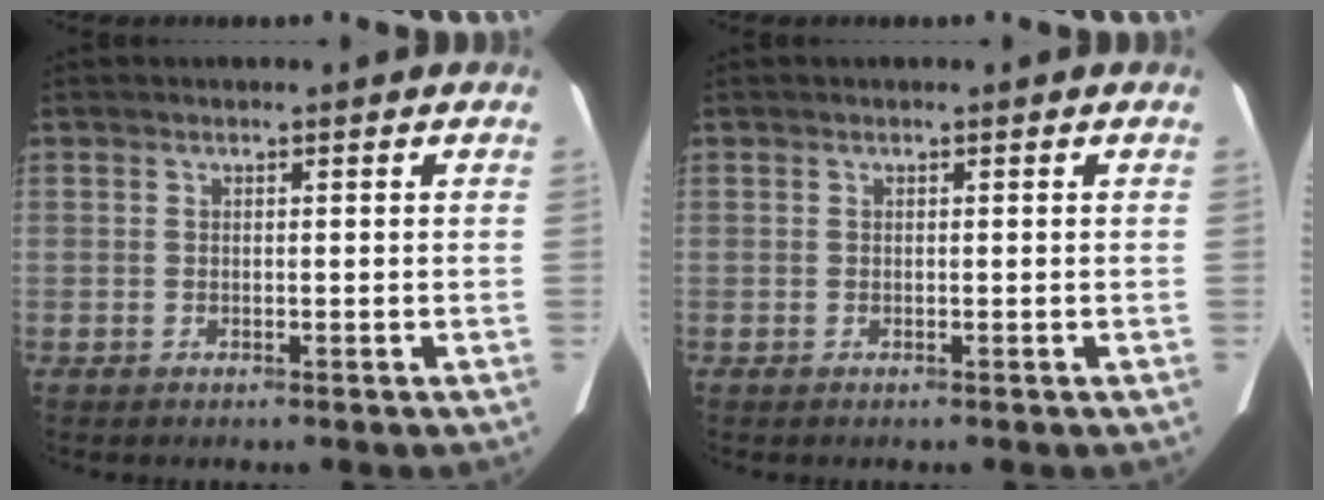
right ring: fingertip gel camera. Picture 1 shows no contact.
{"total": 0.0}